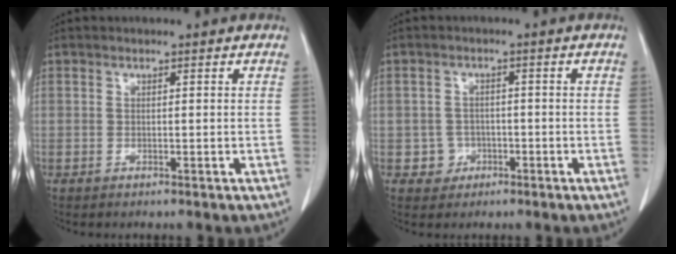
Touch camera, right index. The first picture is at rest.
{"total": 2.9, "force": [-1.0, 2.7, -0.1], "torque": [0.013, 0.012, -0.012]}